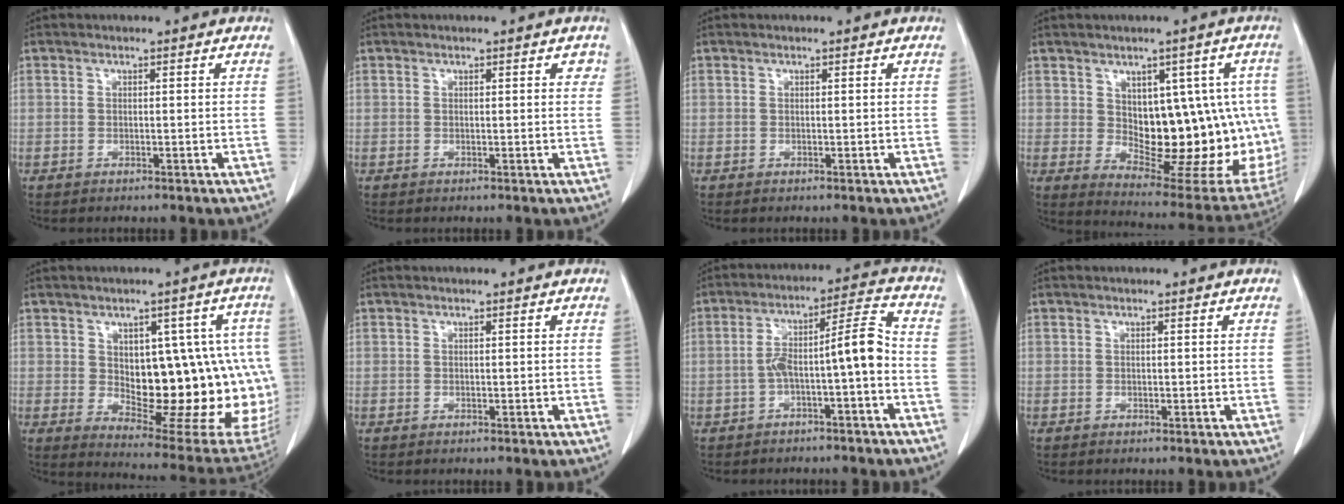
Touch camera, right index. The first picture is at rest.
{"total": 1.2, "force": [0.6, 0.6, 0.8], "torque": [0.000, 0.002, 0.004]}
{"total": 0.0}
{"total": 18.0, "force": [0.5, 8.9, 15.7], "torque": [-0.167, 0.009, 0.035]}
{"total": 19.0, "force": [-0.2, 8.8, 16.9], "torque": [-0.162, 0.016, 0.026]}
{"total": 0.0}
{"total": 8.6, "force": [-2.3, 0.7, 8.2], "torque": [-0.138, 0.040, -0.036]}
{"total": 0.0}